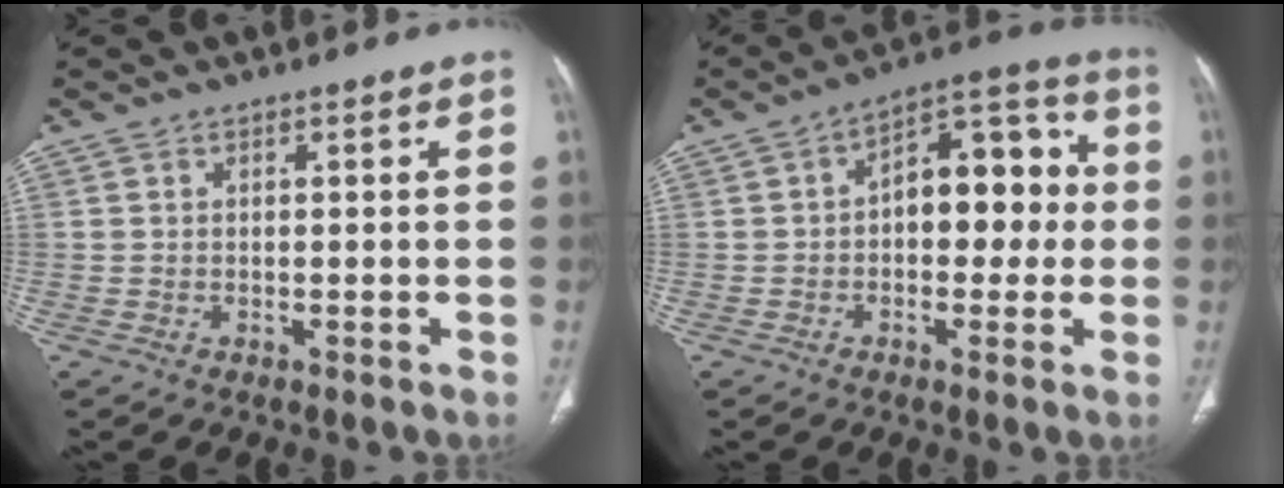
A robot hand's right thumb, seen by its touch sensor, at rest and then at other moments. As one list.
[{"total": 13.3, "force": [0.5, 7.9, 10.7], "torque": [-0.104, 0.041, -0.004]}]